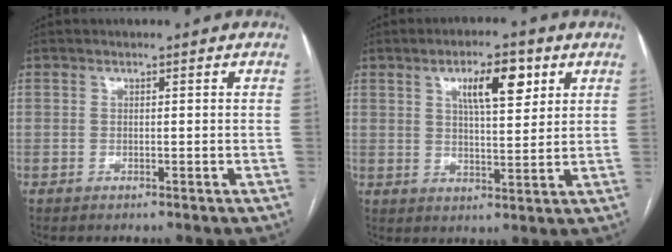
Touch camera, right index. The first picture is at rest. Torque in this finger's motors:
{"motor_torque": [0.25, 0.23, 0.39, 0.11]}